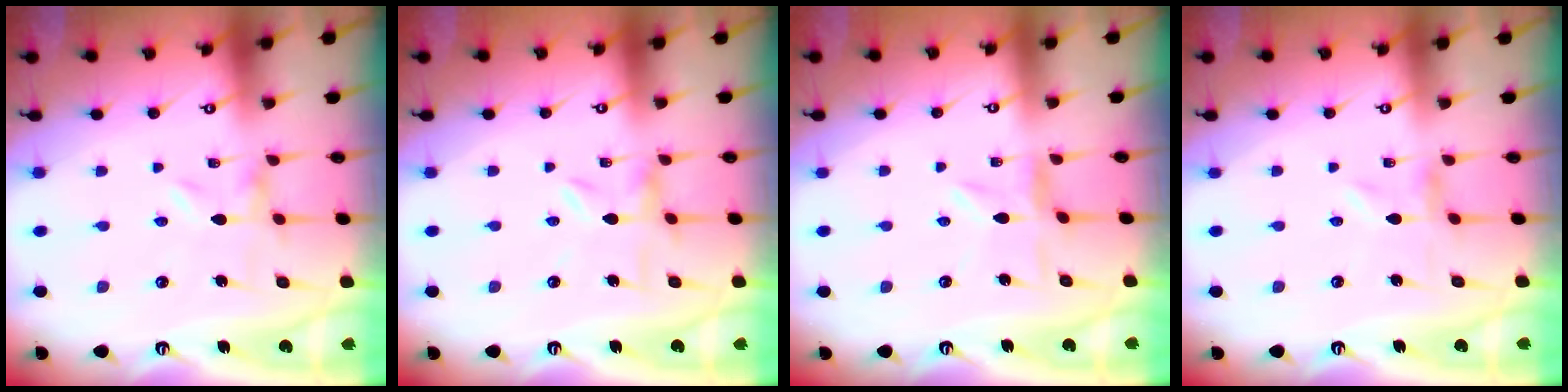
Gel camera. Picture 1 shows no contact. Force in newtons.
{"total": 1.6, "press": 1.6, "slide": 0.3}
{"total": 1.7, "press": 1.7, "slide": 0.2}
{"total": 0.0}